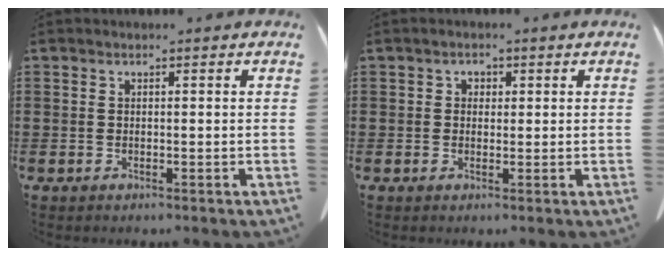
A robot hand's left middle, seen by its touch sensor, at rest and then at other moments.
{"total": 1.1, "force": [0.2, 1.0, 0.5], "torque": [-0.014, 0.006, 0.003]}